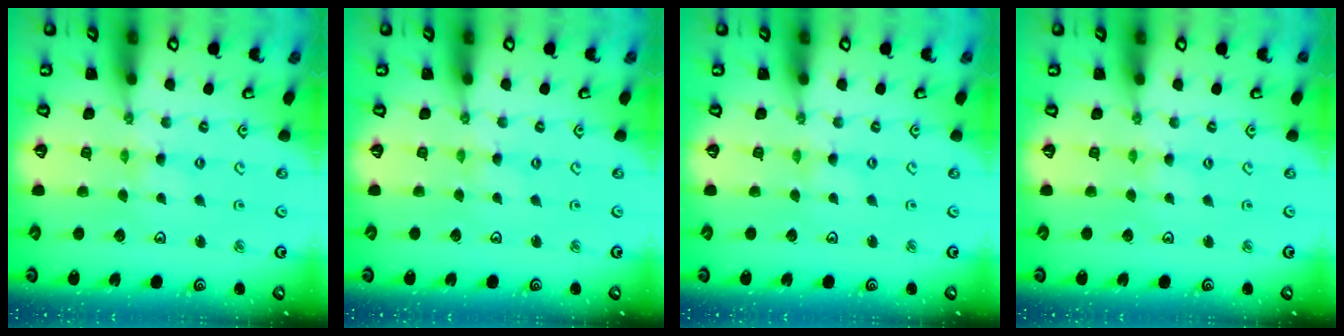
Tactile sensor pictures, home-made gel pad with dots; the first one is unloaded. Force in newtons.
{"total": 0.0}
{"total": 0.0}
{"total": 0.8, "press": 0.8, "slide": 0.1}